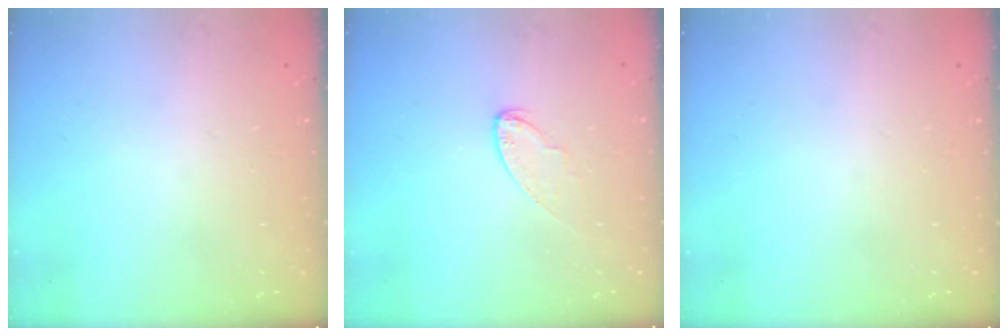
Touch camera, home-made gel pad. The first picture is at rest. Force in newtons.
{"total": 5.0, "press": 5.0, "slide": 0.4}
{"total": 0.0}